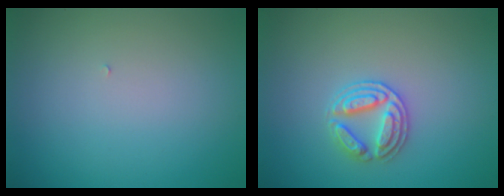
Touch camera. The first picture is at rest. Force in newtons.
{"total": 2.7, "press": 2.6, "slide": 0.7}